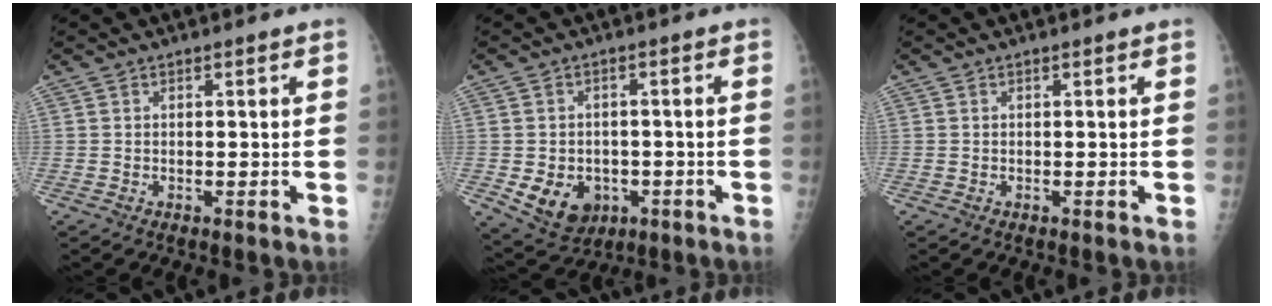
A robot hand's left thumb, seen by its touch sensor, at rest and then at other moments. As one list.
[{"total": 8.9, "force": [-2.5, 7.3, 4.6], "torque": [-0.052, 0.008, -0.021]}, {"total": 0.0}]